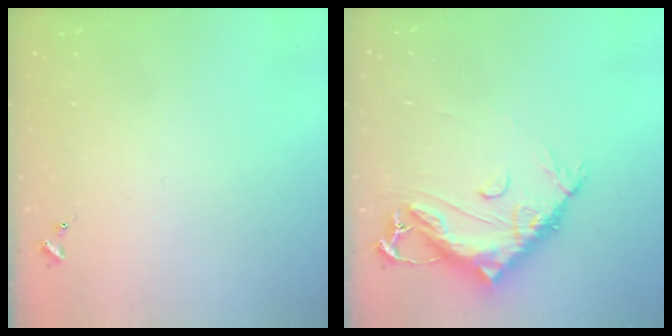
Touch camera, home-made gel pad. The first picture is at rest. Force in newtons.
{"total": 14.1, "press": 14.0, "slide": 1.4}